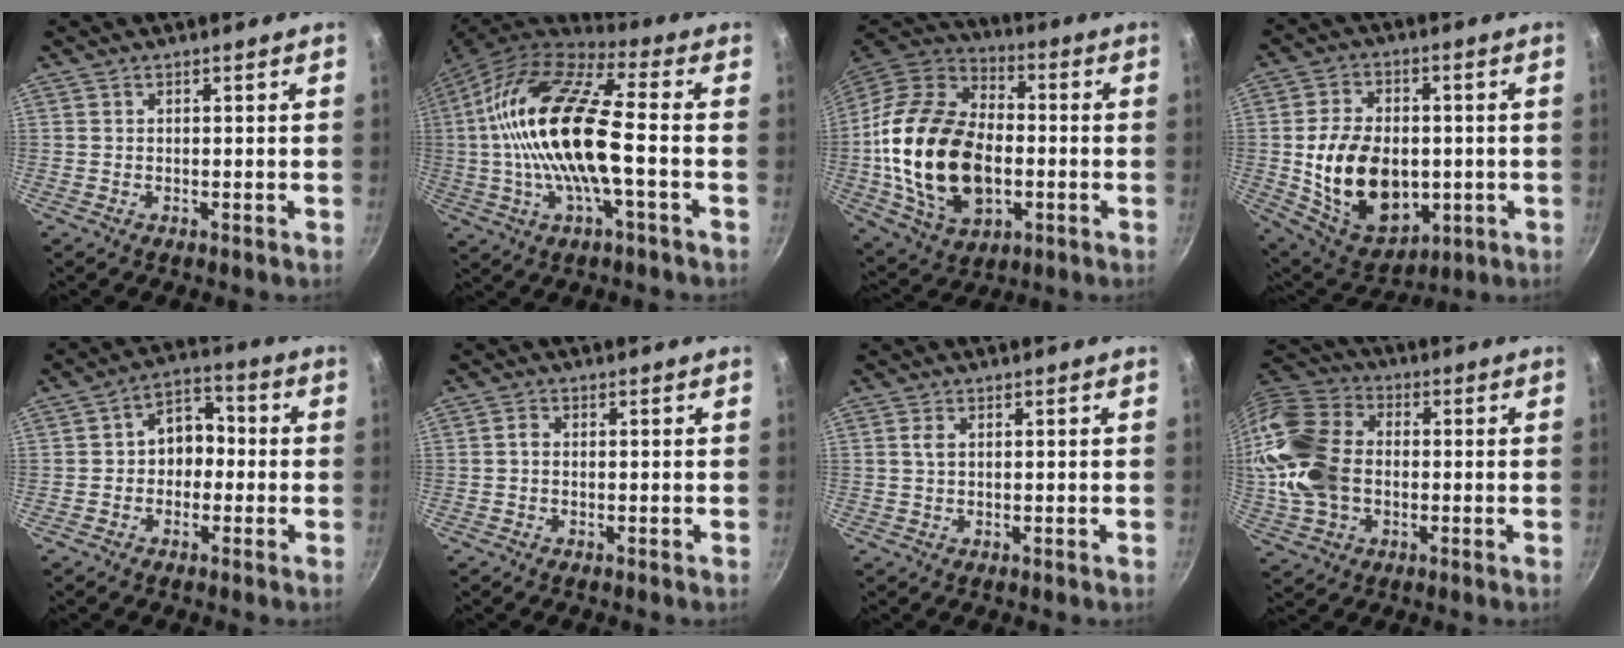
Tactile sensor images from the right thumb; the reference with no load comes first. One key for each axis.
{"total": 20.7, "fx": -0.9, "fy": 7.1, "fz": 19.4, "tx": -0.374, "ty": 0.034, "tz": -0.031}
{"total": 25.5, "fx": -3.0, "fy": 16.5, "fz": 19.2, "tx": -0.343, "ty": 0.022, "tz": -0.049}
{"total": 19.0, "fx": -1.7, "fy": 13.1, "fz": 13.6, "tx": -0.207, "ty": 0.001, "tz": -0.008}
{"total": 7.5, "fx": -0.6, "fy": 5.8, "fz": 4.6, "tx": -0.017, "ty": 0.027, "tz": -0.024}
{"total": 1.3, "fx": -0.2, "fy": 1.0, "fz": 0.9, "tx": -0.014, "ty": 0.008, "tz": -0.005}
{"total": 1.5, "fx": 0.4, "fy": 0.8, "fz": 1.2, "tx": -0.024, "ty": 0.002, "tz": 0.007}
{"total": 17.4, "fx": -0.8, "fy": 12.7, "fz": 11.8, "tx": -0.232, "ty": 0.024, "tz": -0.021}